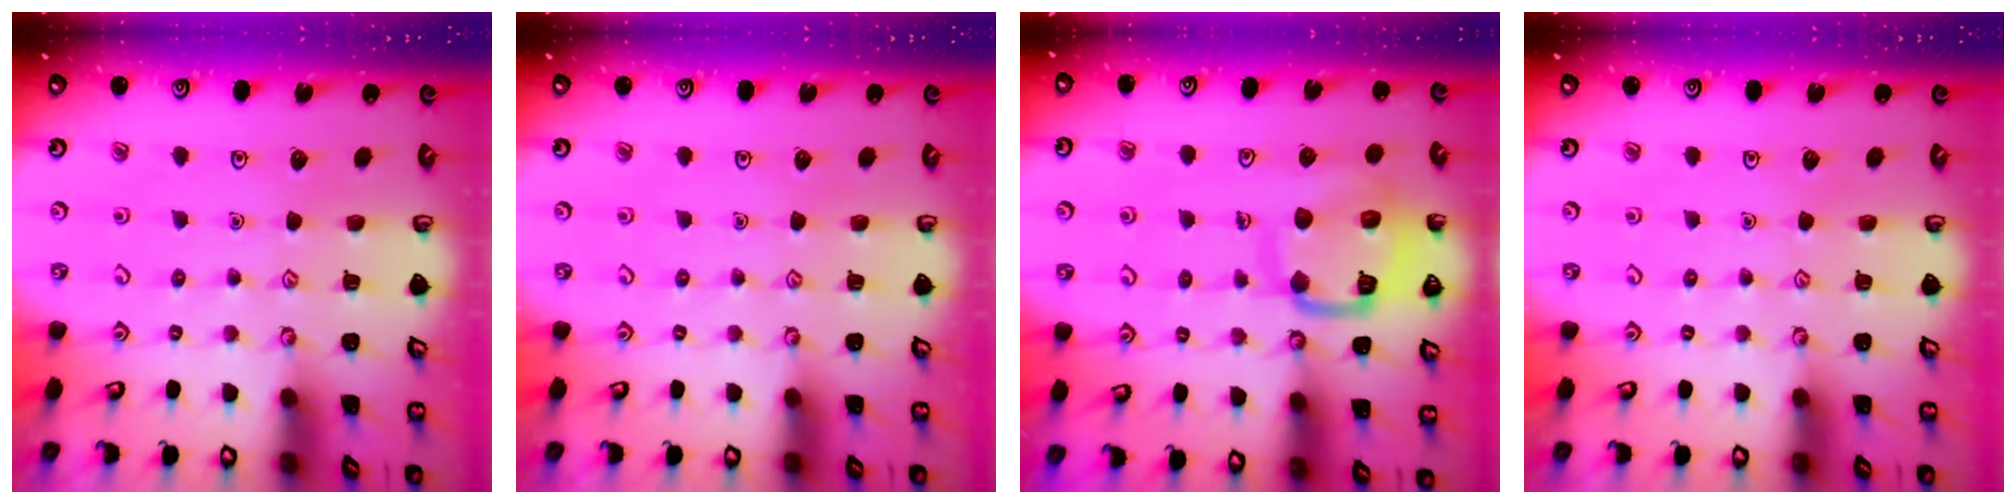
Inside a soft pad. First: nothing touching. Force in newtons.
{"total": 0.0}
{"total": 13.4, "press": 13.4, "slide": 1.4}
{"total": 0.0}